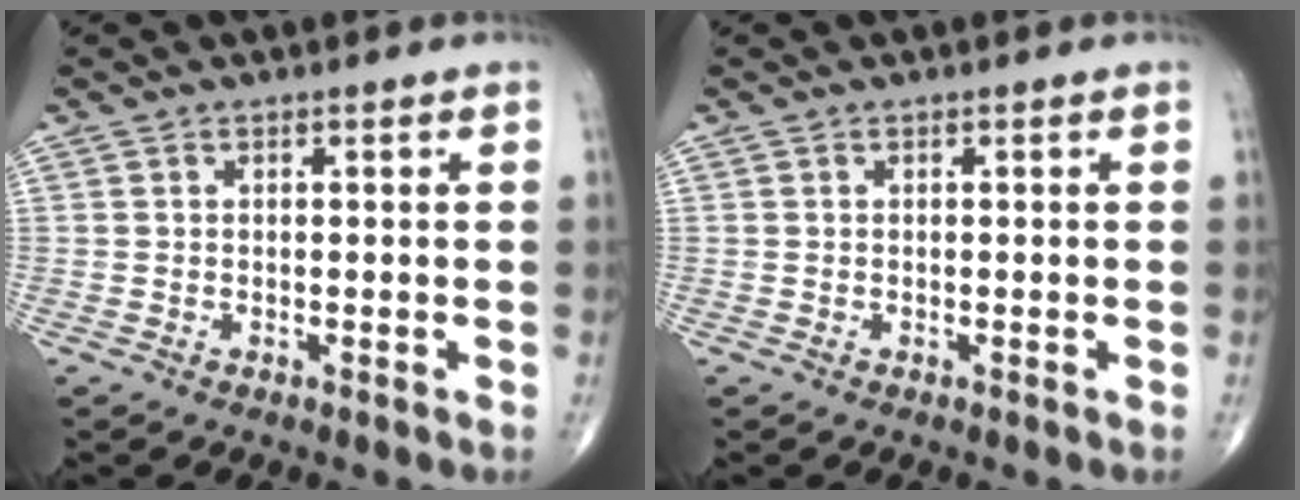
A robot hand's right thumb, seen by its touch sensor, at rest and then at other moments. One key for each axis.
{"total": 0.0}